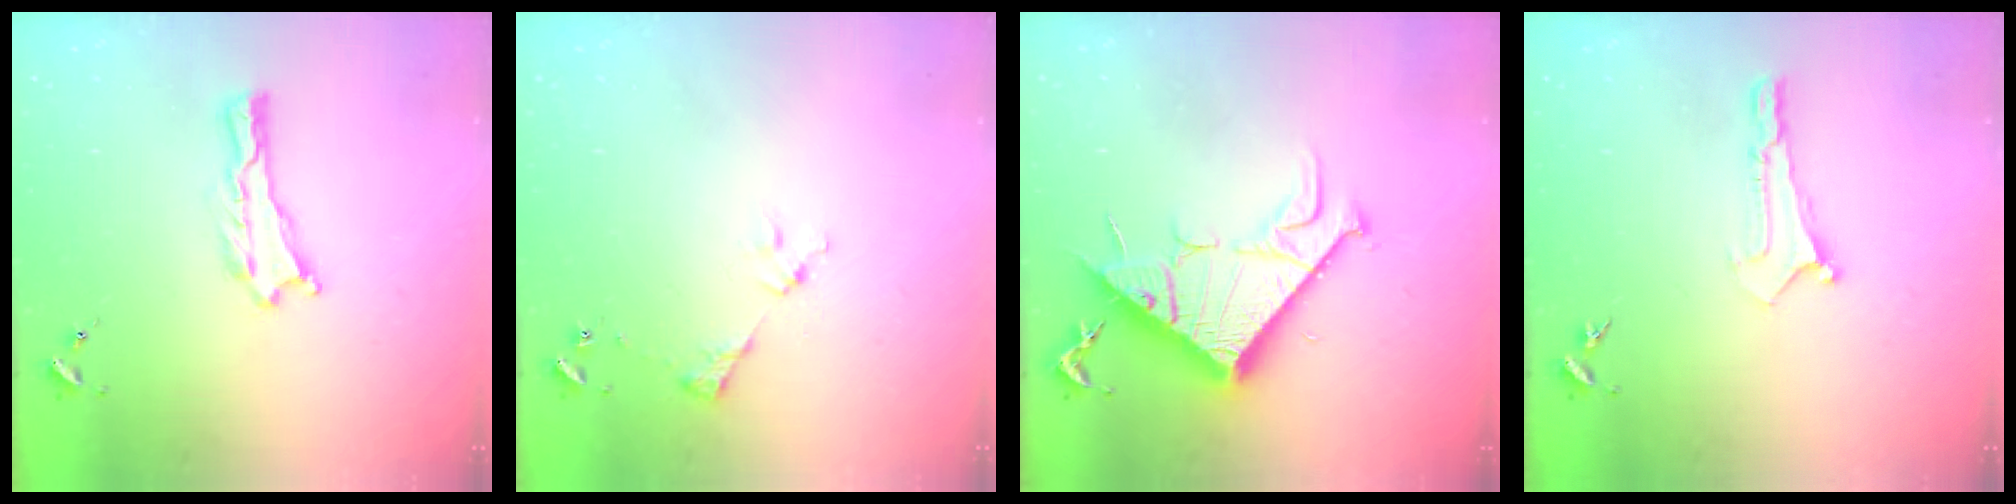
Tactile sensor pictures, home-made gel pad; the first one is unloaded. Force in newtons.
{"total": 2.9, "press": 2.9, "slide": 0.4}
{"total": 11.9, "press": 11.9, "slide": 0.2}
{"total": 0.0}